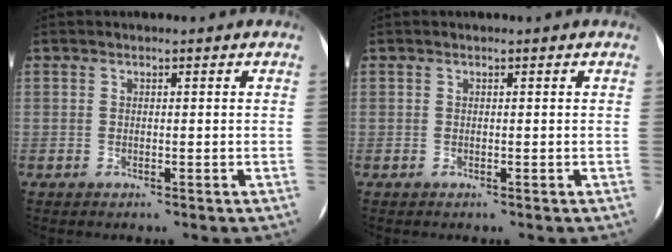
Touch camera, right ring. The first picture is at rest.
{"total": 0.0}